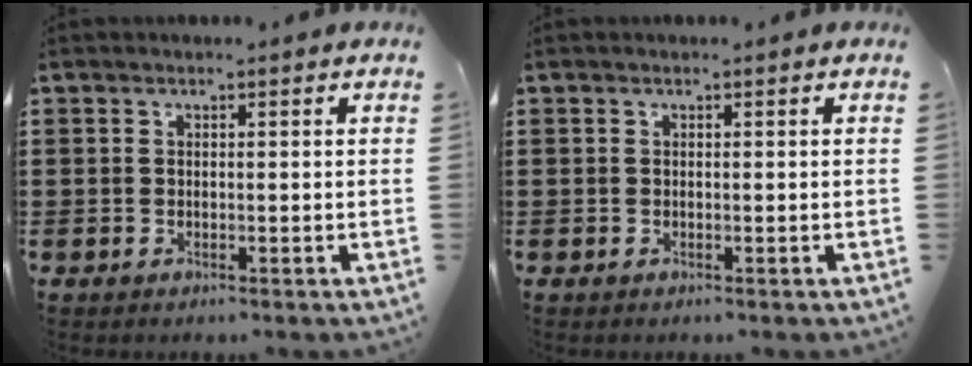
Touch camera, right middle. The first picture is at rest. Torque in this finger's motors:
{"motor_torque": [0.00, 0.00, 0.00, -0.01]}